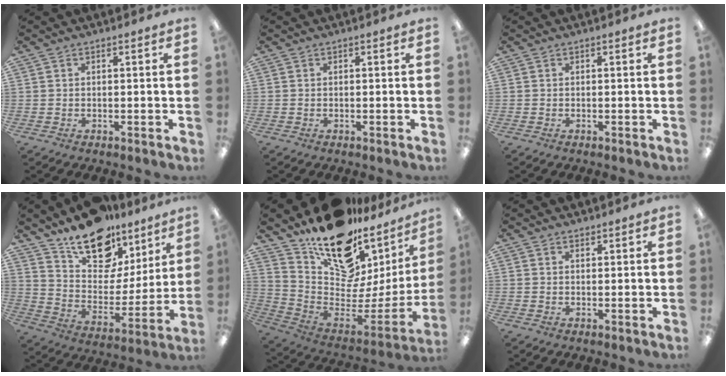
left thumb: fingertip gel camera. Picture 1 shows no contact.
{"total": 0.0}
{"total": 0.0}
{"total": 18.7, "force": [13.5, 10.0, 8.2], "torque": [-0.127, -0.091, 0.242]}
{"total": 20.4, "force": [15.3, 9.9, 9.1], "torque": [-0.143, -0.122, 0.282]}
{"total": 1.0, "force": [0.9, 0.3, 0.1], "torque": [-0.002, -0.001, 0.018]}